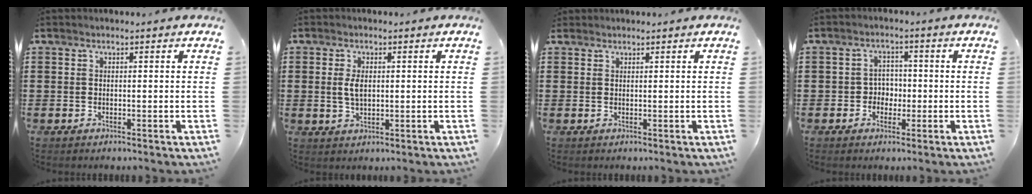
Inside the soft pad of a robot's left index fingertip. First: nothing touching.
{"total": 3.3, "force": [0.4, 1.7, 2.8], "torque": [-0.066, 0.005, 0.004]}
{"total": 0.8, "force": [0.7, 0.3, 0.0], "torque": [-0.003, 0.003, 0.014]}
{"total": 3.1, "force": [-0.9, 2.7, 1.2], "torque": [-0.033, 0.007, -0.023]}